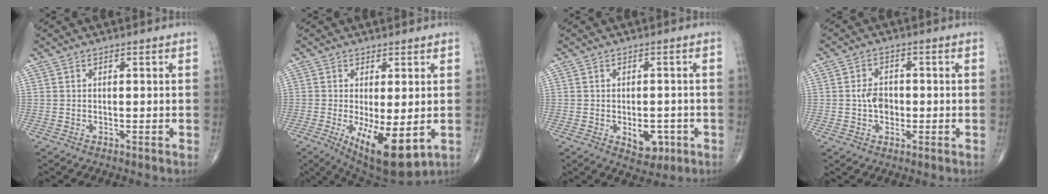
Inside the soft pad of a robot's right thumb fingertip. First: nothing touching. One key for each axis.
{"total": 11.8, "fx": -2.8, "fy": 4.3, "fz": 10.6, "tx": -0.165, "ty": -0.026, "tz": -0.027}
{"total": 5.5, "fx": -1.7, "fy": 3.4, "fz": 3.9, "tx": -0.030, "ty": 0.007, "tz": -0.014}
{"total": 4.5, "fx": -0.5, "fy": 3.3, "fz": 3.0, "tx": -0.035, "ty": 0.010, "tz": -0.012}